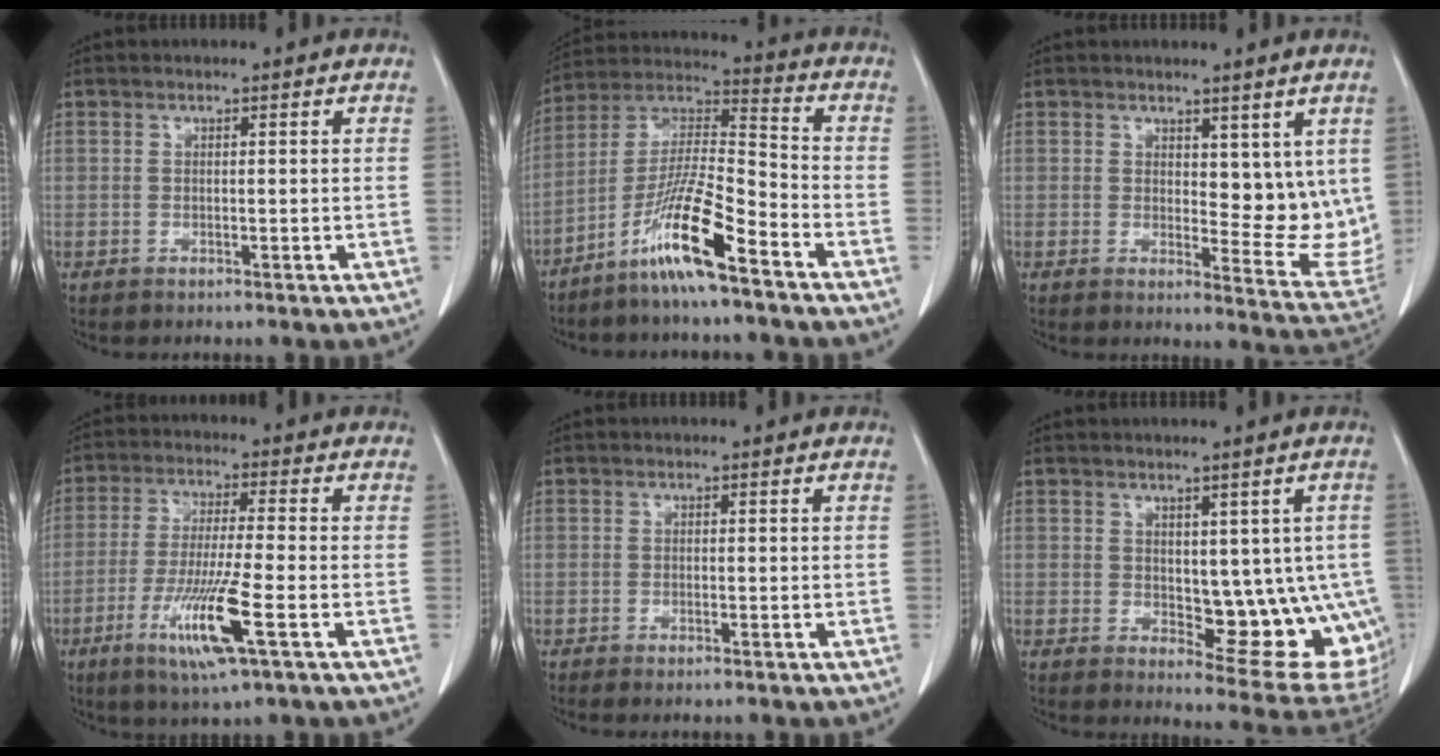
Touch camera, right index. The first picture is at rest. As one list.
[{"total": 12.7, "force": [-8.0, 0.3, 9.9], "torque": [-0.195, -0.010, -0.159]}, {"total": 8.0, "force": [3.3, 3.8, 6.3], "torque": [-0.062, -0.017, 0.052]}, {"total": 10.7, "force": [-4.3, 0.0, 9.8], "torque": [-0.192, -0.022, -0.080]}, {"total": 1.1, "force": [-0.8, 0.0, 0.7], "torque": [-0.014, -0.002, -0.013]}, {"total": 11.9, "force": [-0.6, 5.6, 10.5], "torque": [-0.098, -0.005, 0.007]}]